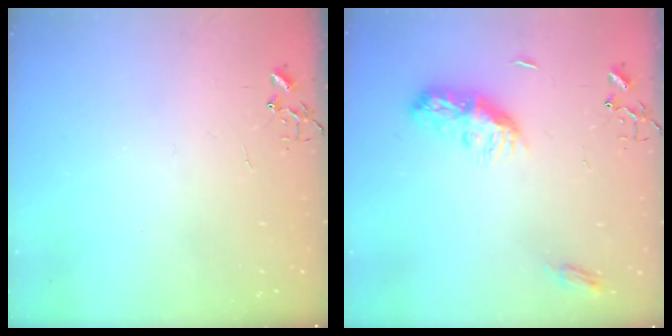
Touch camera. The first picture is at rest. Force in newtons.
{"total": 9.6, "press": 9.6, "slide": 0.1}